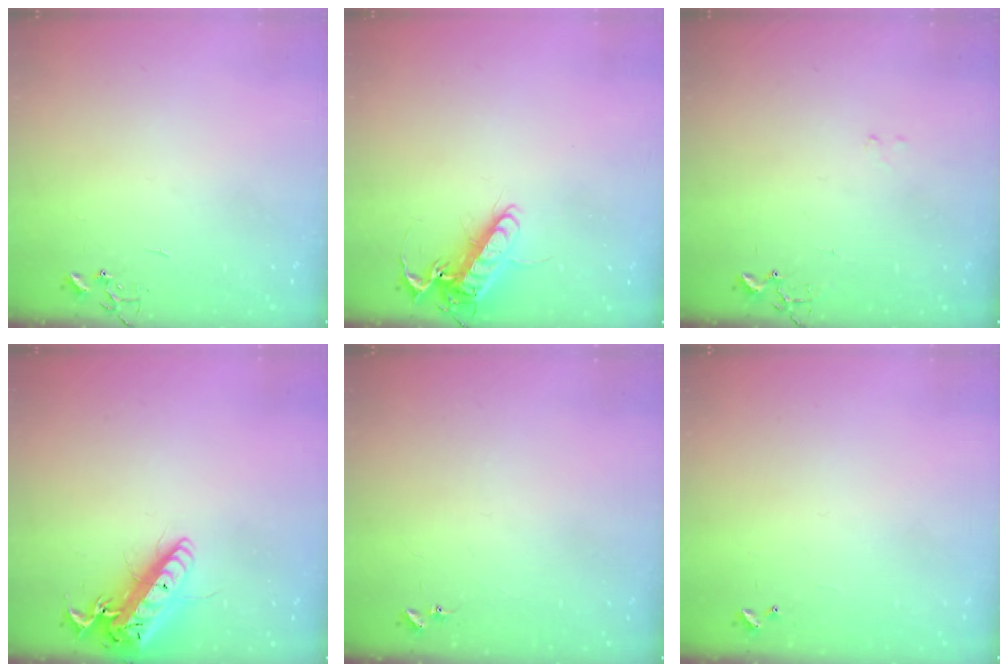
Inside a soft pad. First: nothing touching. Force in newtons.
{"total": 13.7, "press": 13.5, "slide": 2.3}
{"total": 8.6, "press": 8.5, "slide": 0.7}
{"total": 19.7, "press": 19.5, "slide": 2.7}
{"total": 4.3, "press": 4.2, "slide": 0.6}
{"total": 3.7, "press": 3.6, "slide": 0.4}